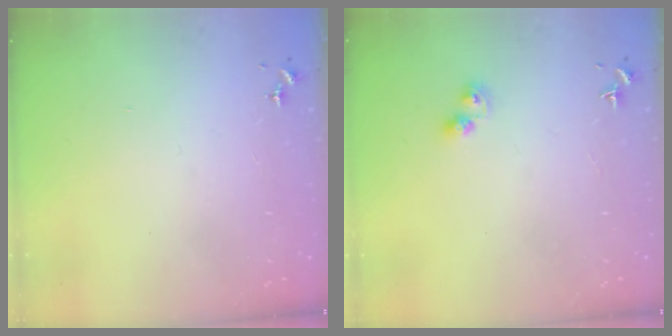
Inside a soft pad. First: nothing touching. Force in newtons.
{"total": 4.7, "press": 4.7, "slide": 0.4}